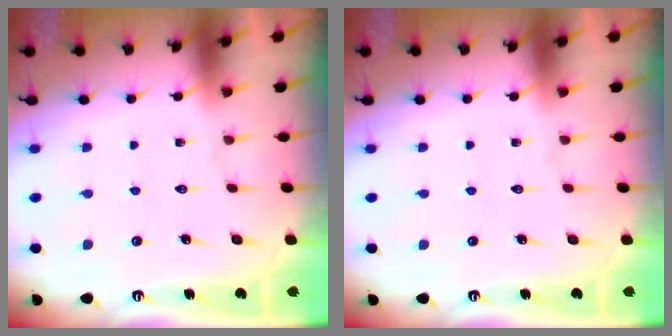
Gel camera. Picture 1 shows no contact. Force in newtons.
{"total": 0.0}